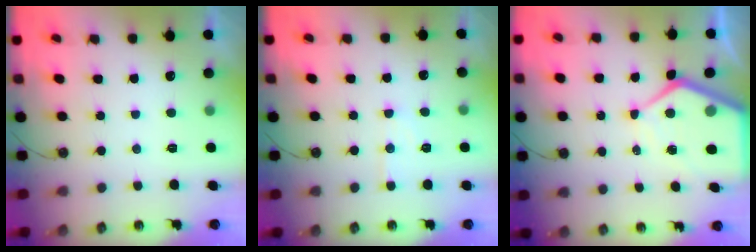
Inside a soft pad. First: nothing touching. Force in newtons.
{"total": 6.7, "press": 6.7, "slide": 0.4}
{"total": 11.9, "press": 11.8, "slide": 1.2}